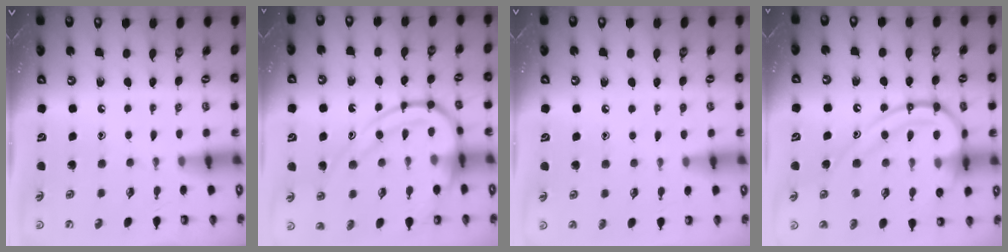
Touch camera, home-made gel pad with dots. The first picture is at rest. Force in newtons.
{"total": 15.8, "press": 15.7, "slide": 1.5}
{"total": 4.2, "press": 4.2, "slide": 0.6}
{"total": 18.5, "press": 18.5, "slide": 1.2}